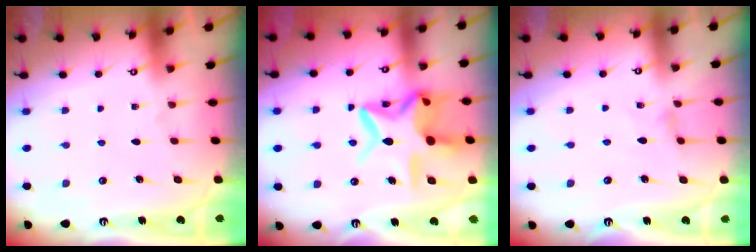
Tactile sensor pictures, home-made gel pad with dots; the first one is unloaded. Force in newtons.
{"total": 16.0, "press": 15.9, "slide": 1.5}
{"total": 0.8, "press": 0.7, "slide": 0.3}